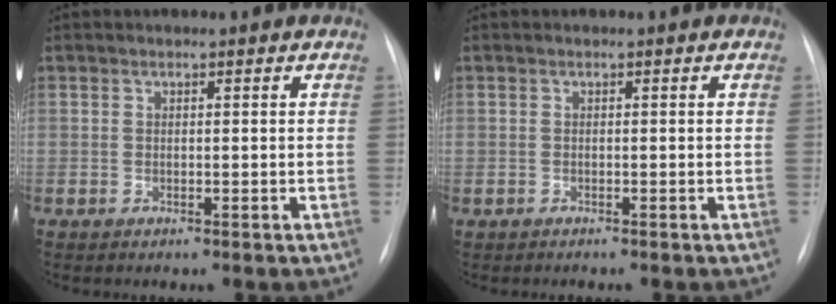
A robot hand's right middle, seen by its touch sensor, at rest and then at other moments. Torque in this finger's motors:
{"motor_torque": [1.09, -1.04, 0.58, 0.13]}